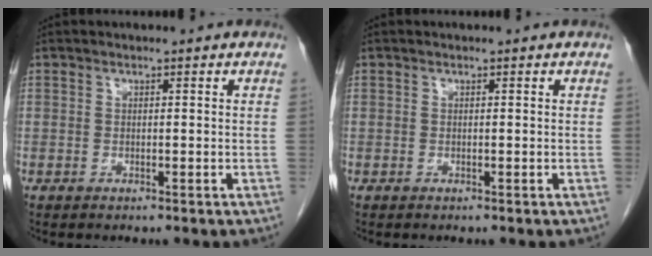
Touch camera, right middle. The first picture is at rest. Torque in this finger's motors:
{"motor_torque": [0.00, 0.00, -0.02, -0.01]}